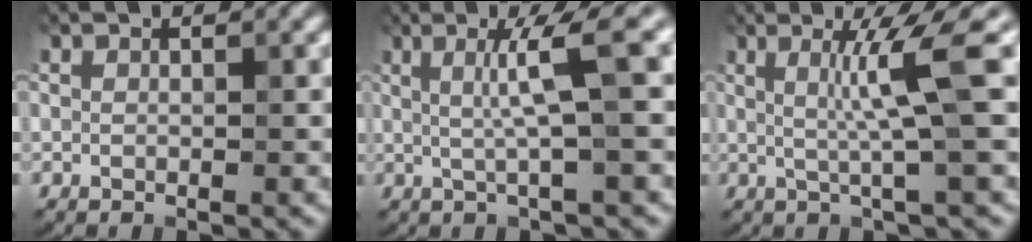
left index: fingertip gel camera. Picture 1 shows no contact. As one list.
[{"total": 4.9, "force": [1.0, 0.2, 4.8], "torque": [-0.081, 0.015, 0.017]}, {"total": 5.0, "force": [0.9, -0.1, 5.0], "torque": [-0.085, 0.009, 0.015]}]